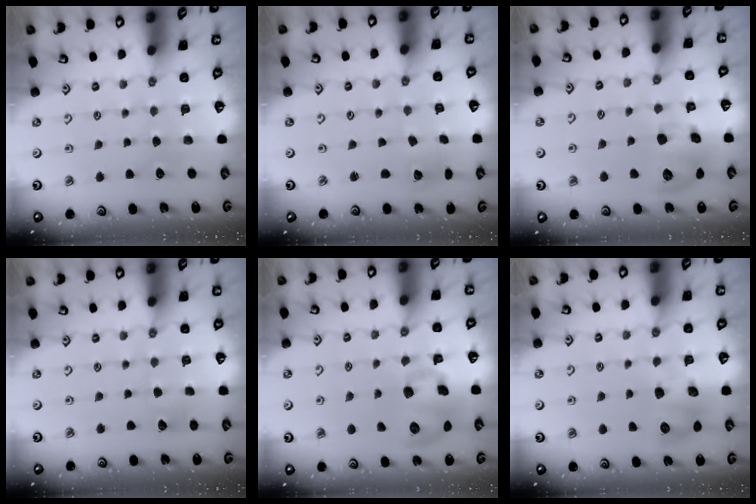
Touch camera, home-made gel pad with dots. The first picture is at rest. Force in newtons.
{"total": 1.8, "press": 1.7, "slide": 0.3}
{"total": 11.3, "press": 11.1, "slide": 1.8}
{"total": 3.4, "press": 3.4, "slide": 0.4}
{"total": 12.2, "press": 12.0, "slide": 2.2}
{"total": 10.1, "press": 10.1, "slide": 0.6}